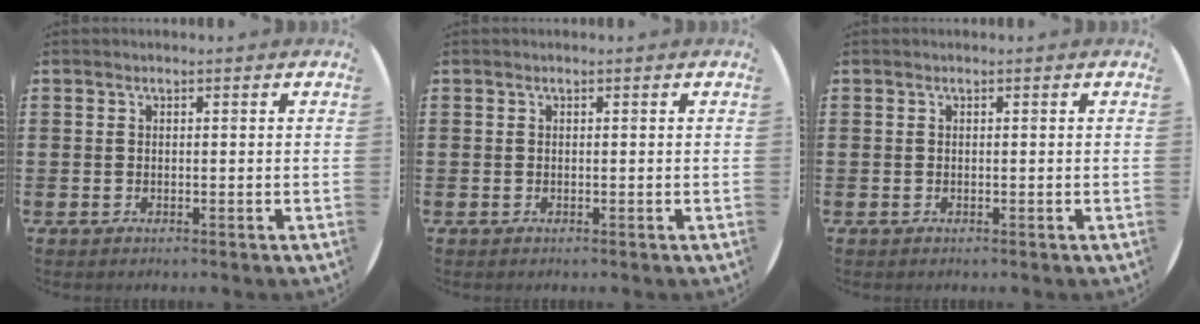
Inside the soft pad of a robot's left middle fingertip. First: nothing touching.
{"total": 0.0}
{"total": 0.0}